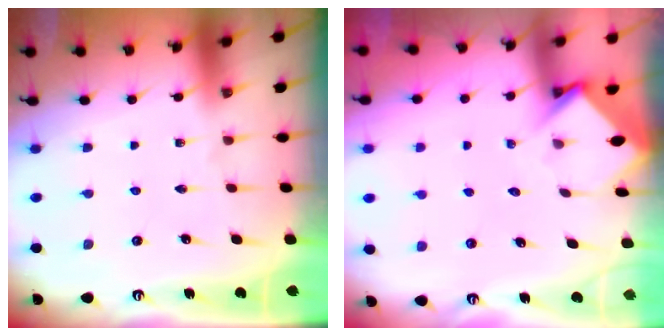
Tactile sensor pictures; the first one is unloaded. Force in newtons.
{"total": 3.6, "press": 3.6, "slide": 0.3}